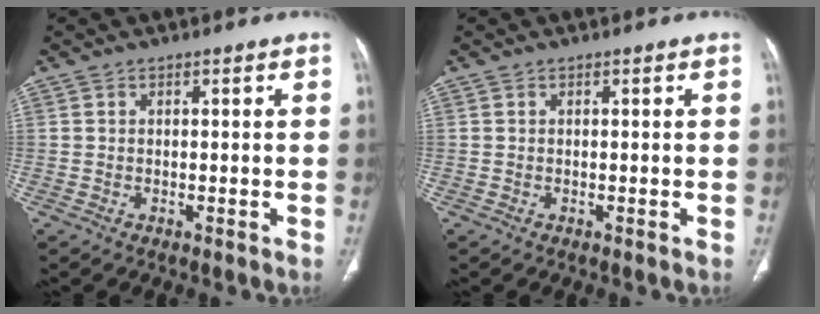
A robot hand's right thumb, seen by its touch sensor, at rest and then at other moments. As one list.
[{"total": 0.0}]